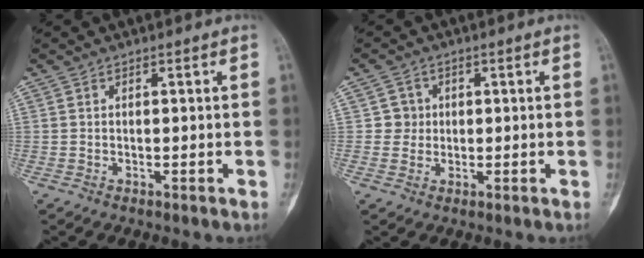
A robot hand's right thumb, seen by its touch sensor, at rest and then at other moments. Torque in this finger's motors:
{"motor_torque": [0.19, -0.12, 0.30, -0.13, 0.00]}